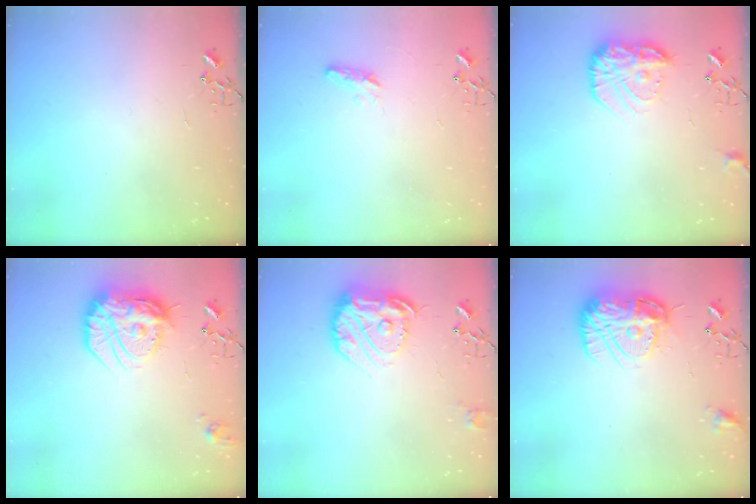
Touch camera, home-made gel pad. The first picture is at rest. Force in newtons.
{"total": 6.5, "press": 6.4, "slide": 0.7}
{"total": 15.1, "press": 15.0, "slide": 1.0}
{"total": 19.3, "press": 19.2, "slide": 1.7}
{"total": 17.2, "press": 17.1, "slide": 1.4}
{"total": 16.8, "press": 16.7, "slide": 1.5}